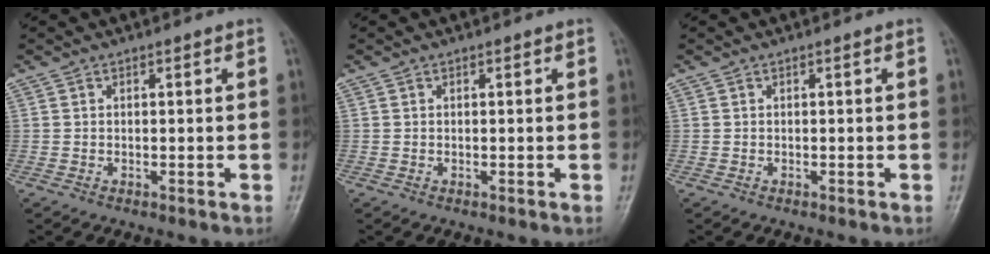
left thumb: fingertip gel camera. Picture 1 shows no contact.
{"total": 0.0}
{"total": 0.0}